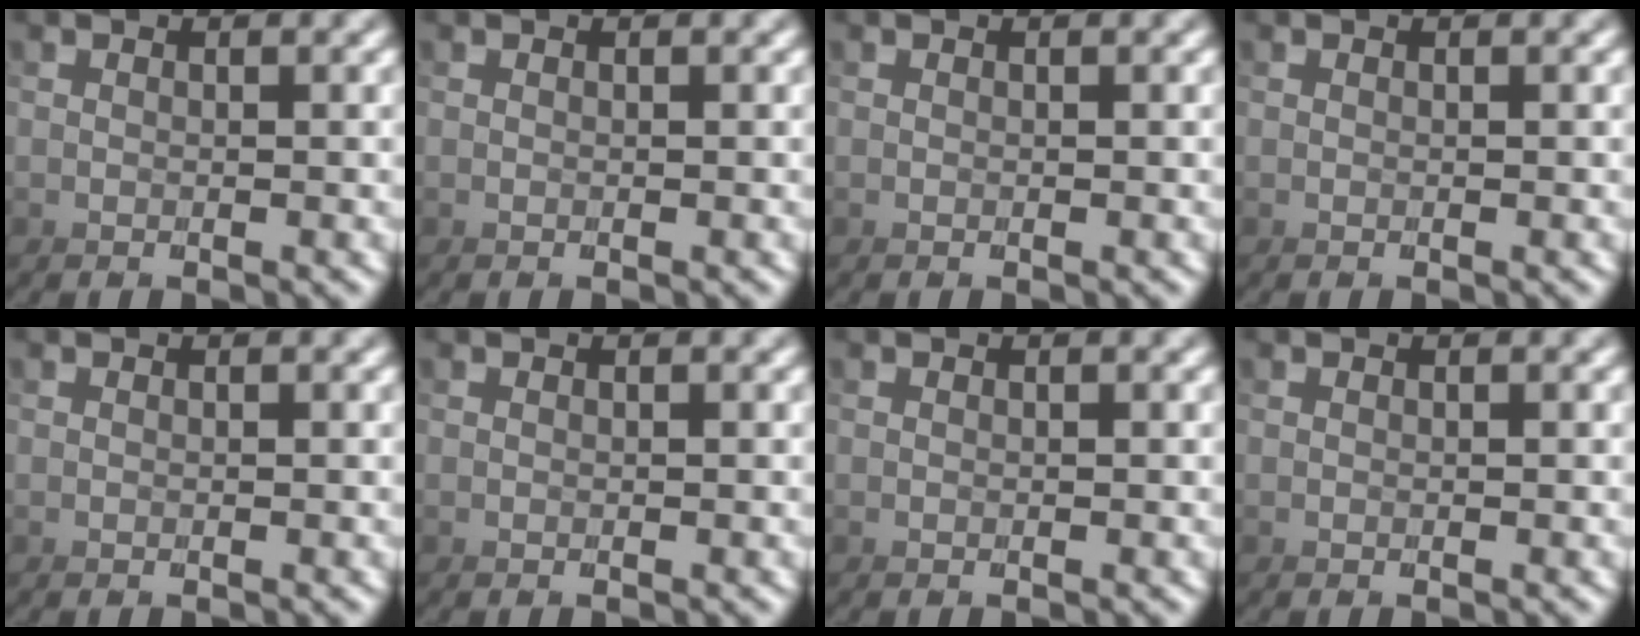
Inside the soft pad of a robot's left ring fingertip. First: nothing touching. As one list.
[{"total": 0.0}, {"total": 1.0, "force": [0.1, -1.0, -0.3], "torque": [0.016, -0.002, 0.007]}, {"total": 0.0}, {"total": 0.0}, {"total": 0.0}, {"total": 0.0}, {"total": 0.0}]